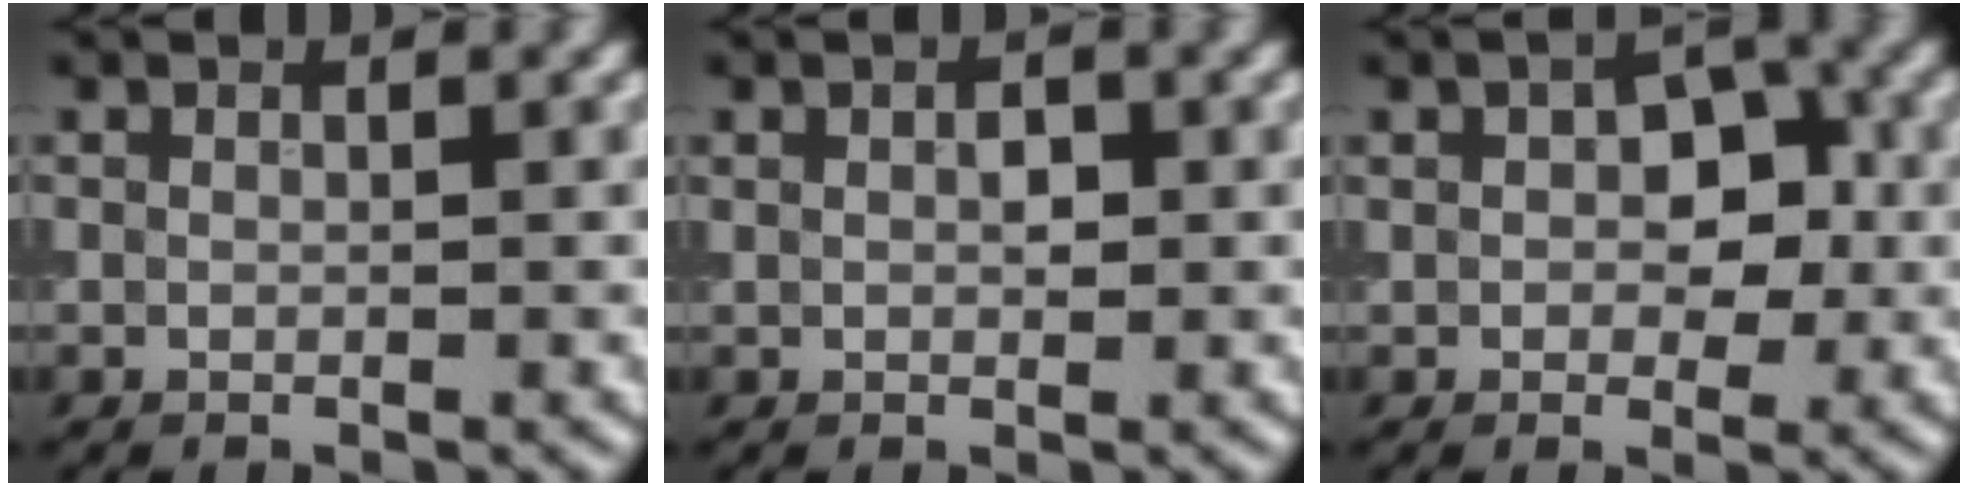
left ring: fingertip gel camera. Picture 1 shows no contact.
{"total": 1.3, "force": [0.3, 0.7, 1.1], "torque": [-0.019, 0.003, 0.005]}
{"total": 4.1, "force": [0.4, 2.5, 3.3], "torque": [-0.048, 0.003, 0.002]}